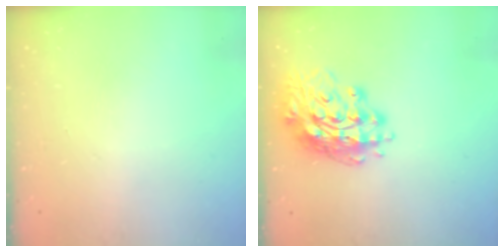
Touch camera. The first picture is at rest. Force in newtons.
{"total": 15.7, "press": 15.7, "slide": 1.3}